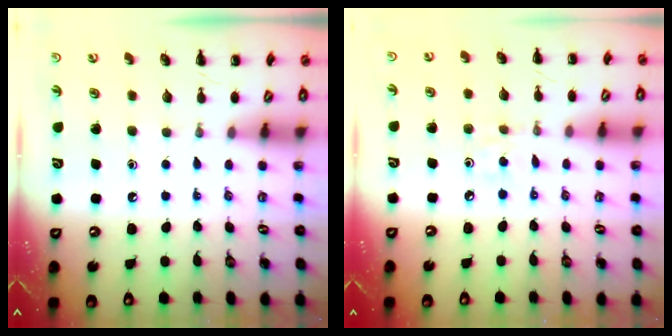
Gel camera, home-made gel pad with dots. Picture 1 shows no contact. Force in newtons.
{"total": 2.0, "press": 1.9, "slide": 0.6}